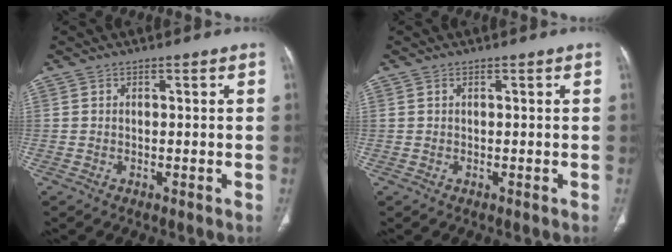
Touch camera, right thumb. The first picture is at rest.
{"total": 0.0}